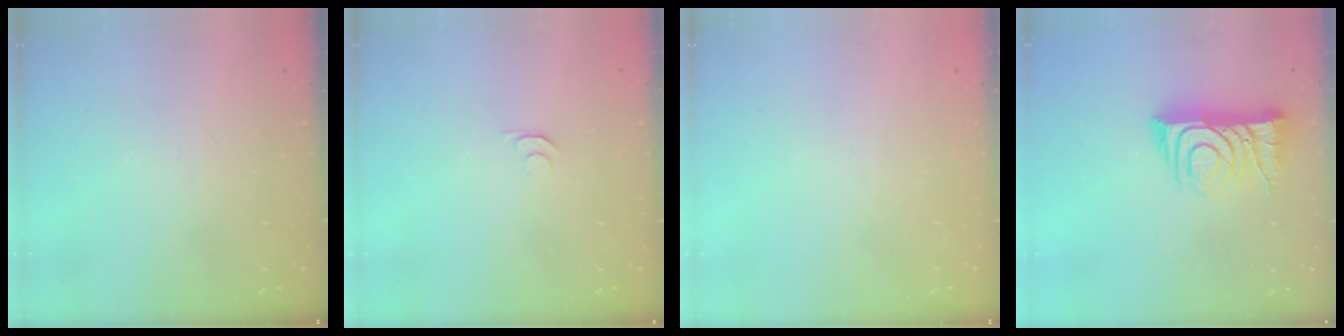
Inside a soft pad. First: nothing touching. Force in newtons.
{"total": 4.3, "press": 4.3, "slide": 0.7}
{"total": 1.8, "press": 1.7, "slide": 0.1}
{"total": 11.3, "press": 11.2, "slide": 1.4}